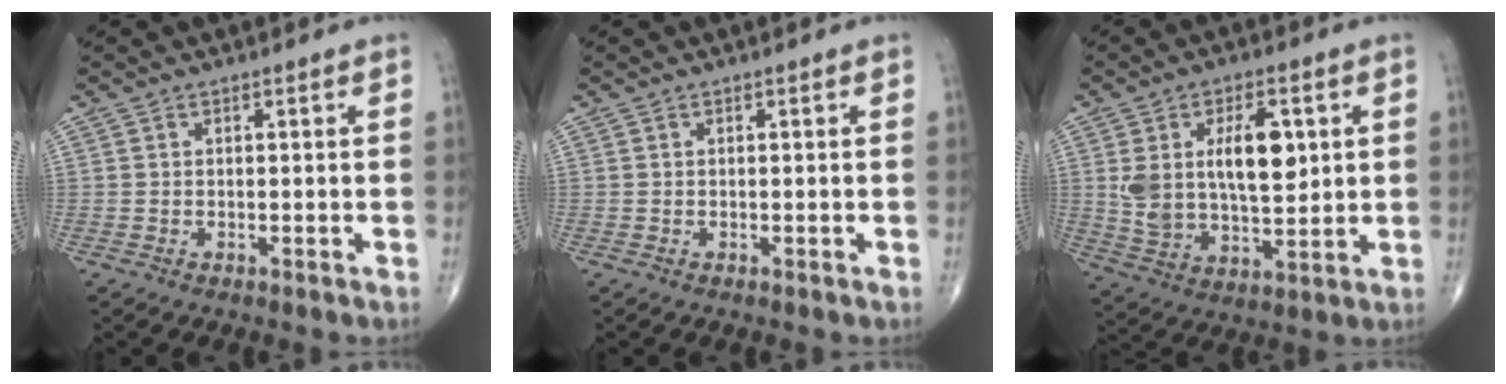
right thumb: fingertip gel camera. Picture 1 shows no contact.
{"total": 0.0}
{"total": 14.5, "force": [3.4, 7.3, 12.0], "torque": [-0.200, -0.011, 0.070]}